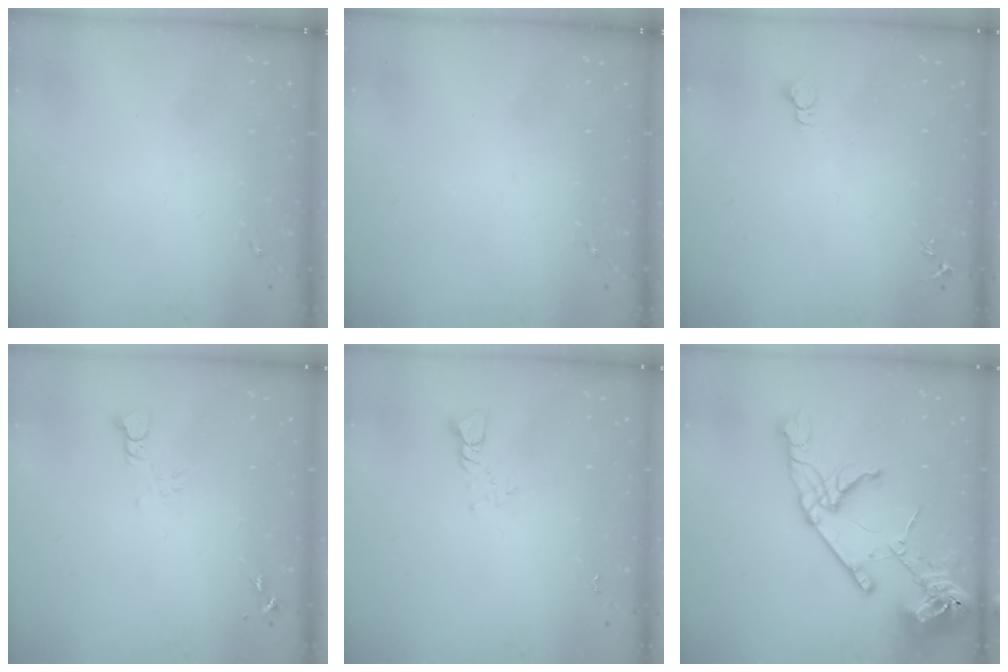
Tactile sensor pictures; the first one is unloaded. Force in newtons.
{"total": 0.0}
{"total": 2.7, "press": 2.7, "slide": 0.2}
{"total": 4.4, "press": 4.4, "slide": 0.4}
{"total": 3.9, "press": 3.8, "slide": 0.3}
{"total": 24.0, "press": 23.9, "slide": 2.5}